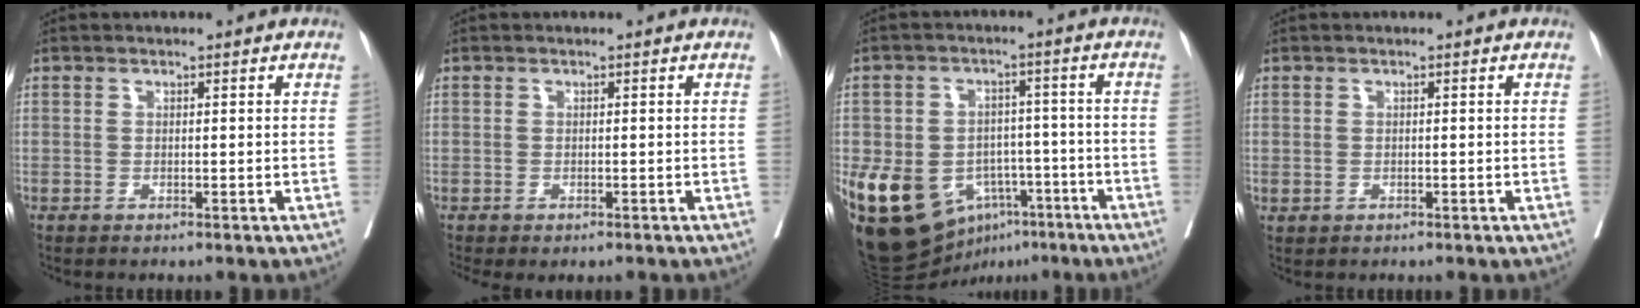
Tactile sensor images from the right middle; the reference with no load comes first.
{"total": 1.9, "force": [-1.3, 1.2, 0.7], "torque": [-0.005, 0.000, -0.019]}
{"total": 15.8, "force": [-7.4, 11.3, 8.2], "torque": [-0.153, 0.017, -0.105]}
{"total": 0.7, "force": [-0.1, 0.6, 0.3], "torque": [-0.010, 0.000, 0.004]}